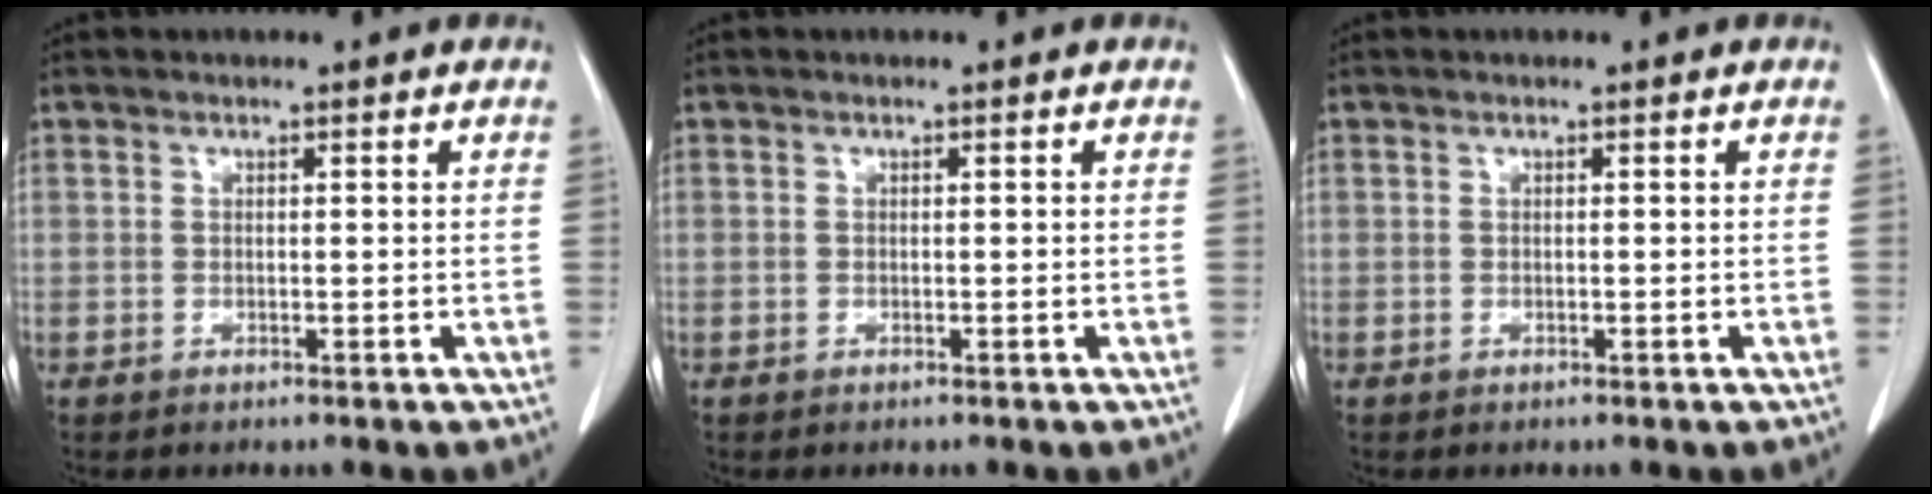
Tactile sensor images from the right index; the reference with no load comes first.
{"total": 0.0}
{"total": 0.0}